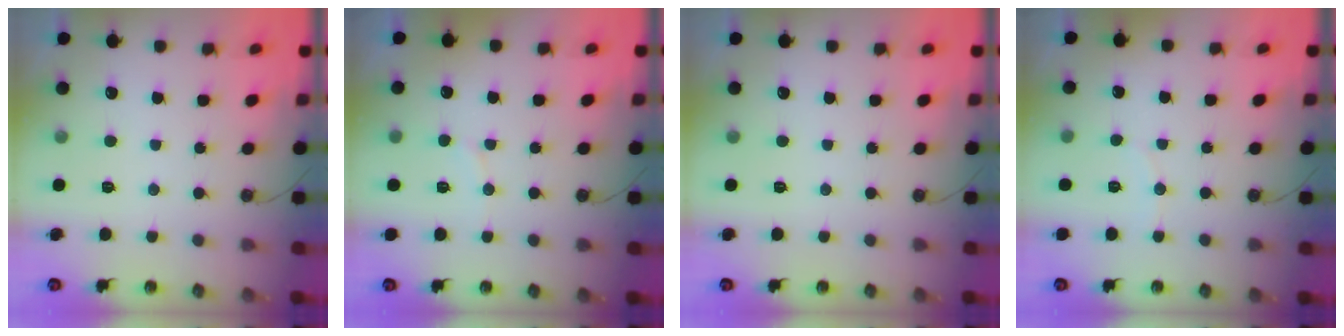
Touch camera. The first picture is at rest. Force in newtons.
{"total": 5.3, "press": 5.2, "slide": 0.7}
{"total": 0.0}
{"total": 3.1, "press": 3.1, "slide": 0.2}